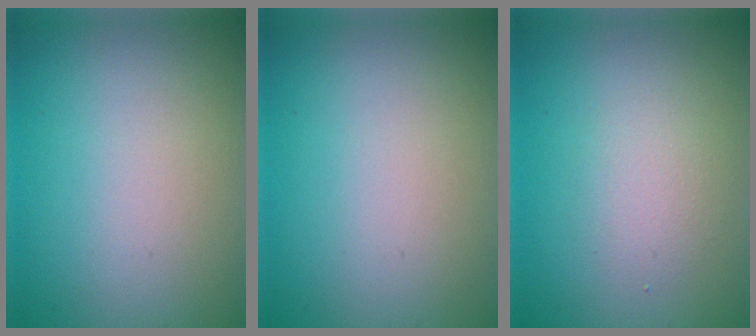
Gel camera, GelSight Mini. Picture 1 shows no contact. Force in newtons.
{"total": 0.0}
{"total": 2.0, "press": 2.0, "slide": 0.1}